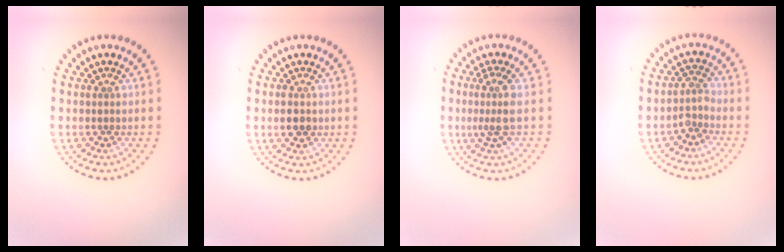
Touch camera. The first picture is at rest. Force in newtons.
{"total": 2.3, "press": 2.3, "slide": 0.1}
{"total": 2.6, "press": 2.0, "slide": 1.7}
{"total": 1.7, "press": 1.2, "slide": 1.2}